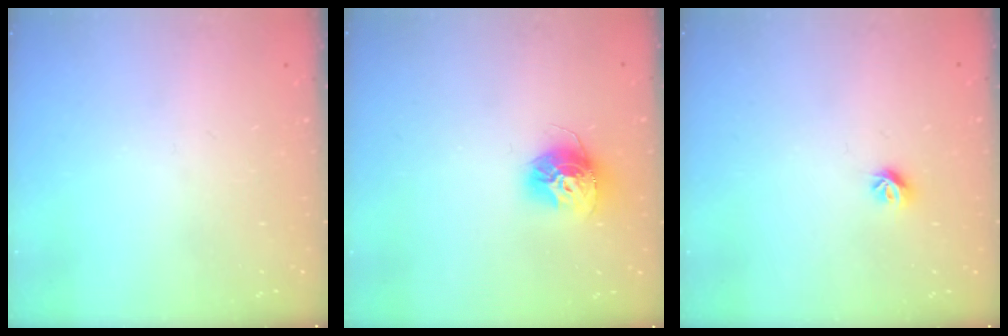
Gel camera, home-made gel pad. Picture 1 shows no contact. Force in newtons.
{"total": 13.5, "press": 13.4, "slide": 1.2}
{"total": 6.0, "press": 6.0, "slide": 0.7}